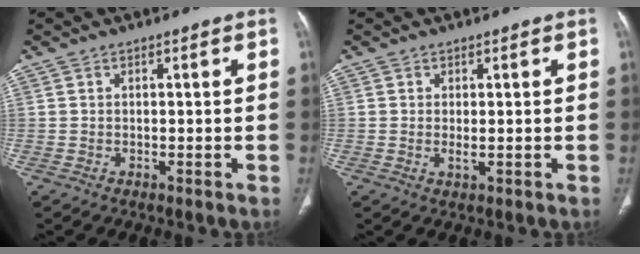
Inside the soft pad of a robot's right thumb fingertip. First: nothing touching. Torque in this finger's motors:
{"motor_torque": [-0.59, -0.22, -0.43, 0.10, -0.02]}